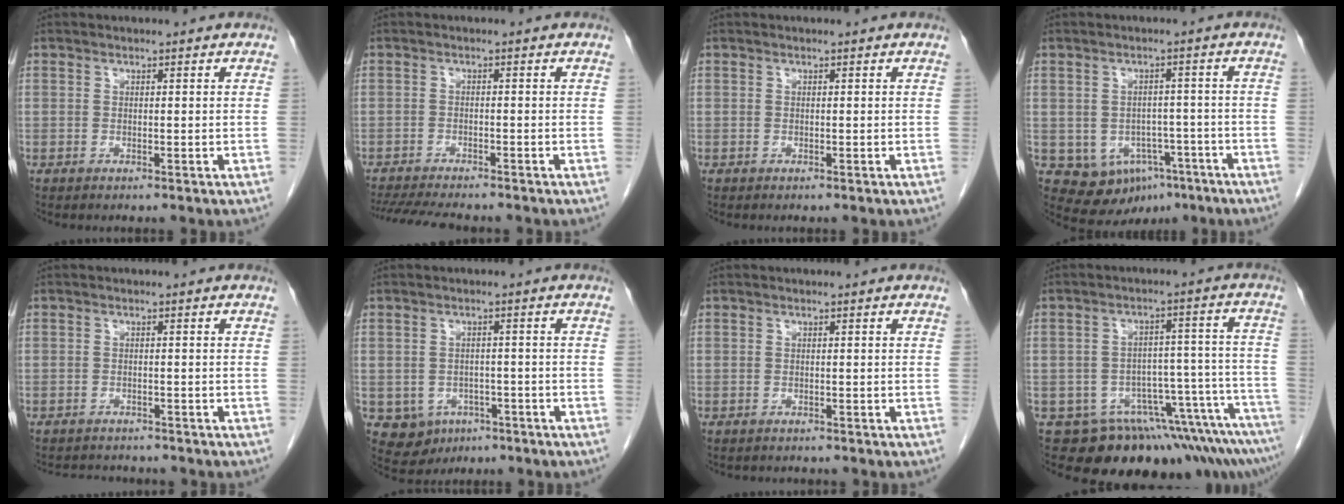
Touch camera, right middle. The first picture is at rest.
{"total": 9.7, "force": [-8.6, 1.3, 4.3], "torque": [-0.066, -0.014, -0.131]}
{"total": 0.0}
{"total": 9.3, "force": [-4.3, 7.2, 3.9], "torque": [-0.052, 0.017, -0.046]}
{"total": 5.2, "force": [-4.8, 1.6, 1.0], "torque": [-0.013, -0.002, -0.066]}
{"total": 6.7, "force": [-3.2, 5.7, 1.7], "torque": [-0.033, 0.006, -0.033]}
{"total": 1.5, "force": [-1.4, 0.6, 0.2], "torque": [-0.011, -0.002, -0.019]}
{"total": 15.6, "force": [-13.7, 2.7, 7.0], "torque": [-0.032, 0.043, -0.179]}